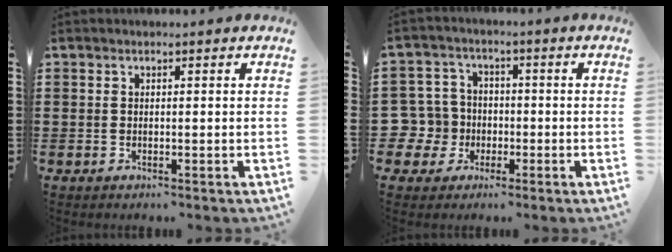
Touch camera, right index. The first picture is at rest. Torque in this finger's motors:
{"motor_torque": [0.08, 1.51, 0.10, -0.01]}